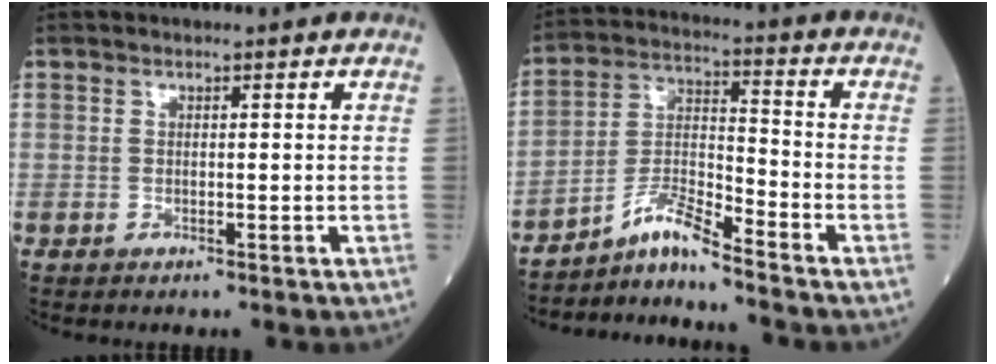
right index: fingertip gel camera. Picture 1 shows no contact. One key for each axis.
{"total": 6.6, "fx": -5.9, "fy": -0.7, "fz": 2.8, "tx": -0.065, "ty": -0.002, "tz": -0.106}